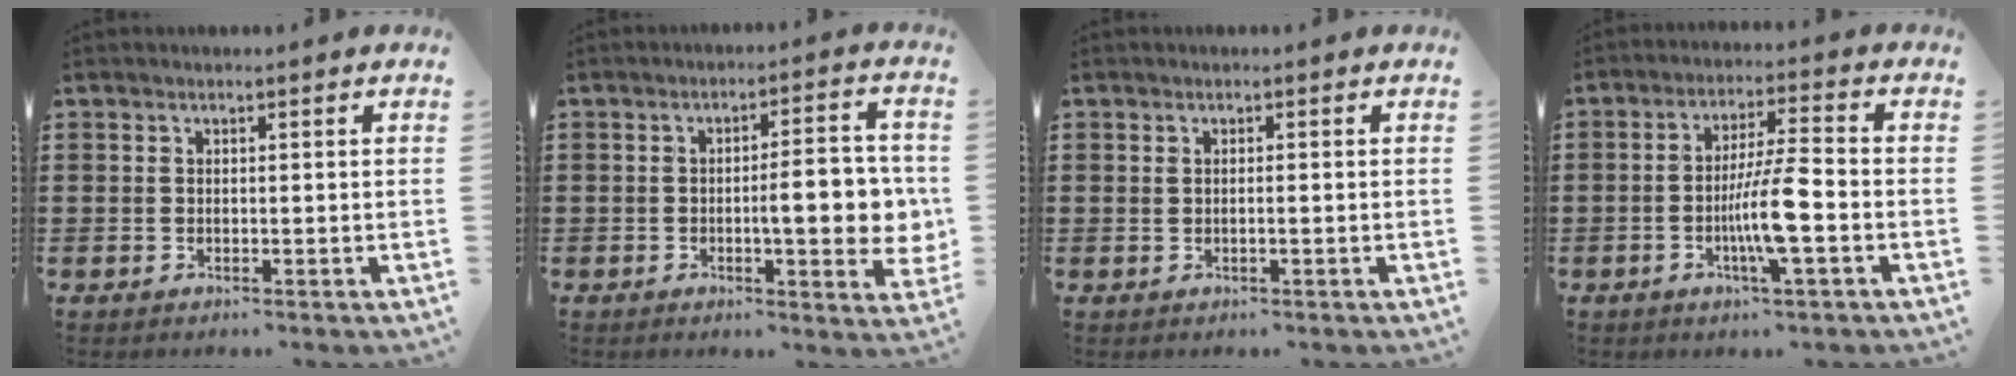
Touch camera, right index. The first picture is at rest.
{"total": 8.8, "force": [-0.8, 2.4, 8.4], "torque": [-0.110, -0.007, -0.018]}
{"total": 0.7, "force": [-0.1, -0.1, 0.7], "torque": [-0.012, -0.004, -0.001]}
{"total": 8.1, "force": [-2.4, 0.7, 7.7], "torque": [-0.149, -0.008, -0.051]}